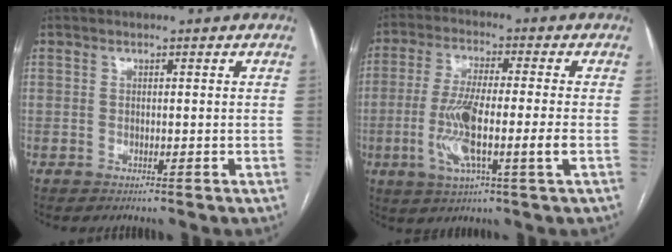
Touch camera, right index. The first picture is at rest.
{"total": 10.7, "force": [-2.3, 0.7, 10.4], "torque": [-0.207, -0.008, -0.046]}